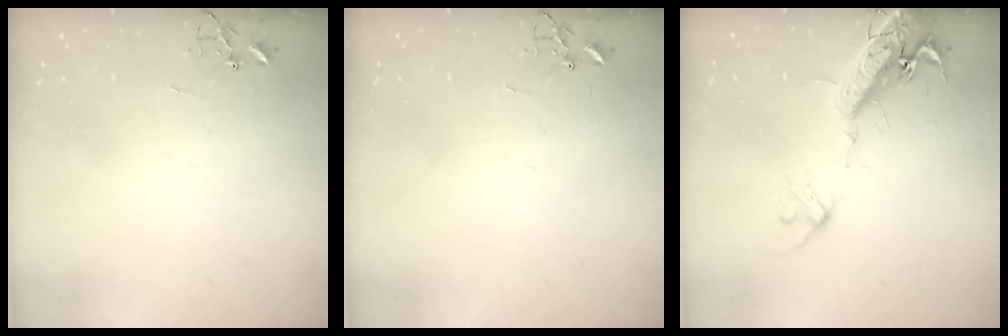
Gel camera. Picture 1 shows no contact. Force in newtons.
{"total": 0.0}
{"total": 17.8, "press": 17.4, "slide": 3.8}